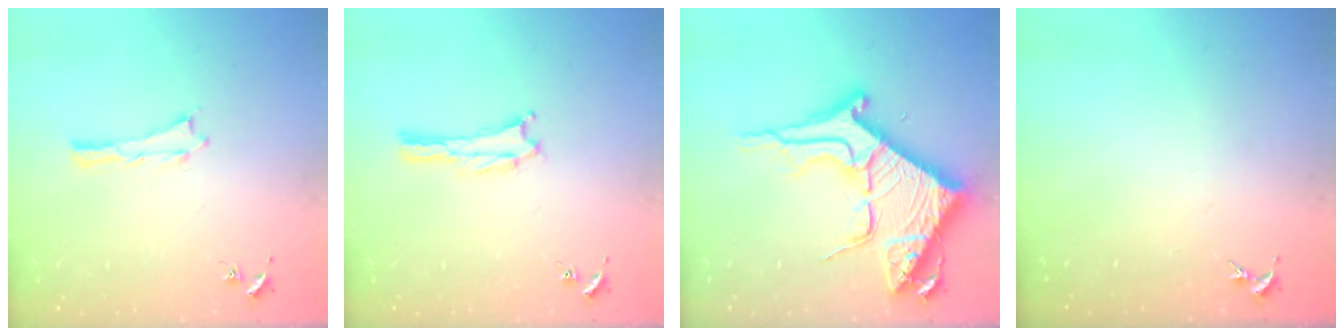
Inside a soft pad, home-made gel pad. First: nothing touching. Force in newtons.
{"total": 0.0}
{"total": 13.9, "press": 13.9, "slide": 1.5}
{"total": 0.0}